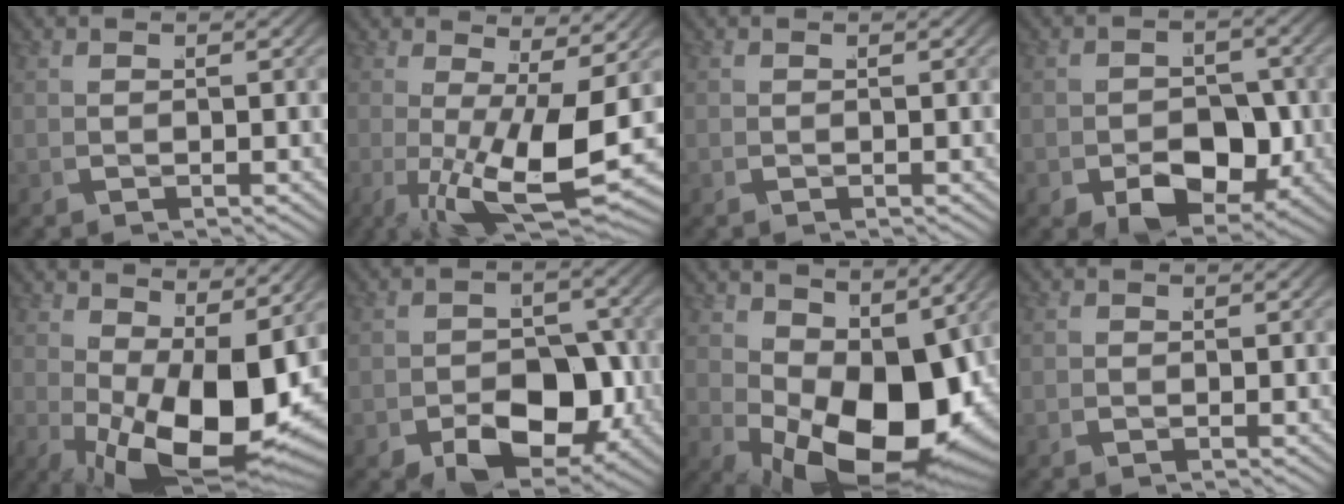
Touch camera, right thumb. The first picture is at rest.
{"total": 9.7, "force": [-0.9, 4.1, 8.7], "torque": [-0.161, -0.035, -0.003]}
{"total": 0.0}
{"total": 6.9, "force": [-2.2, 4.7, 4.5], "torque": [-0.089, -0.035, -0.026]}
{"total": 12.9, "force": [-1.6, 6.5, 11.0], "torque": [-0.182, -0.047, 0.004]}
{"total": 7.5, "force": [-2.4, 5.0, 5.1], "torque": [-0.093, -0.034, -0.031]}
{"total": 13.8, "force": [-1.3, 8.0, 11.2], "torque": [-0.188, -0.054, 0.009]}
{"total": 0.6, "force": [-0.4, 0.3, -0.2], "torque": [0.001, 0.001, -0.014]}